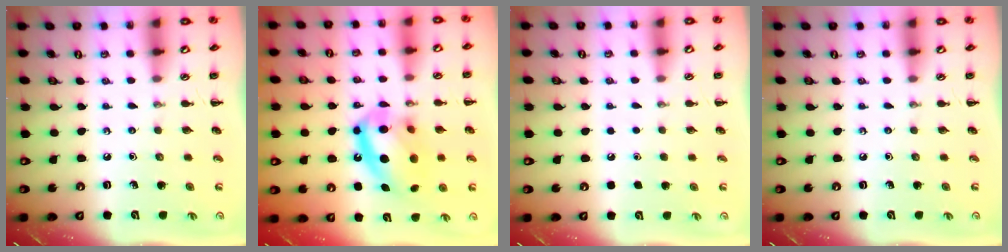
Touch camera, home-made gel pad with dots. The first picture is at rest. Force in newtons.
{"total": 16.8, "press": 16.4, "slide": 3.5}
{"total": 1.7, "press": 1.7, "slide": 0.1}
{"total": 0.0}